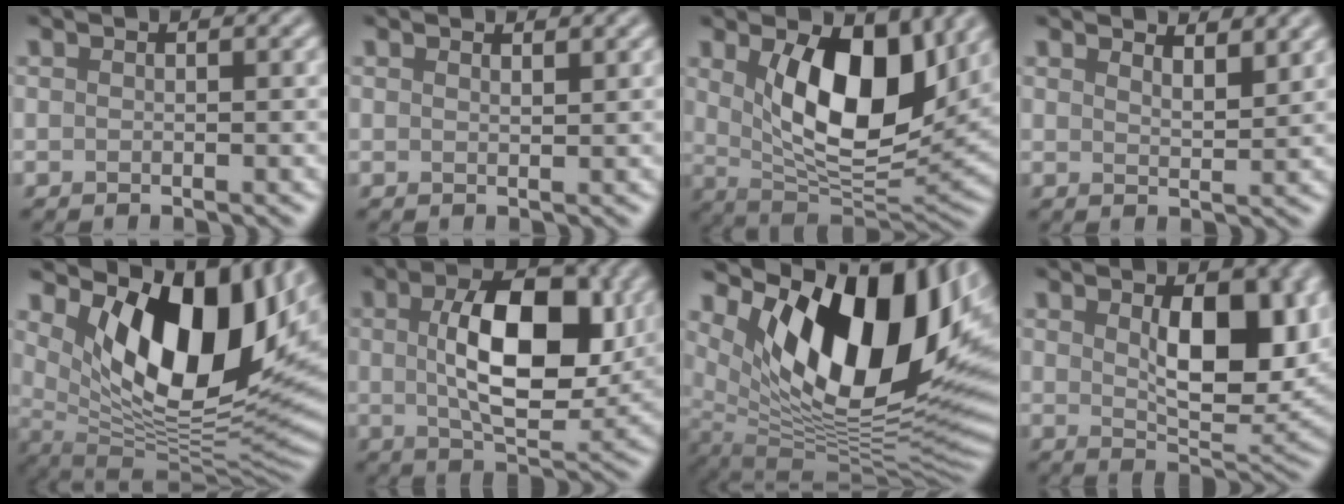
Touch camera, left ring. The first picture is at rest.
{"total": 0.9, "force": [0.8, 0.1, 0.3], "torque": [-0.004, -0.001, 0.015]}
{"total": 10.5, "force": [2.9, 5.2, 8.6], "torque": [-0.137, -0.016, 0.051]}
{"total": 3.0, "force": [2.6, 0.7, 1.3], "torque": [-0.013, 0.000, 0.043]}
{"total": 14.1, "force": [4.9, 6.7, 11.4], "torque": [-0.172, -0.015, 0.090]}
{"total": 9.7, "force": [1.4, 4.8, 8.3], "torque": [-0.132, -0.001, 0.025]}
{"total": 17.0, "force": [6.4, 8.3, 13.4], "torque": [-0.200, -0.005, 0.109]}
{"total": 8.2, "force": [1.7, 3.7, 7.1], "torque": [-0.110, -0.007, 0.034]}